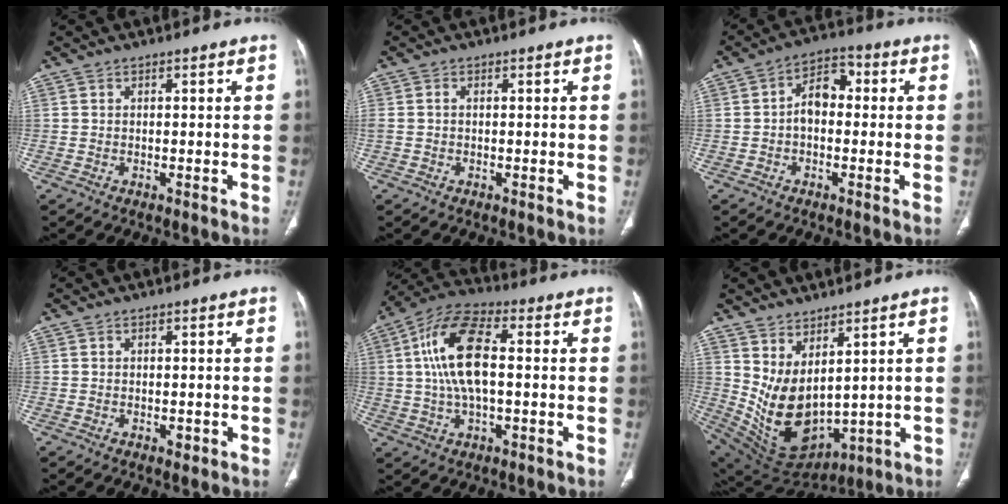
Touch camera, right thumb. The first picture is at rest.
{"total": 1.1, "force": [0.0, 0.7, 0.8], "torque": [-0.024, 0.003, 0.000]}
{"total": 6.7, "force": [-0.2, 4.4, 5.0], "torque": [-0.066, 0.025, -0.015]}
{"total": 1.3, "force": [-0.3, 0.8, 0.9], "torque": [-0.008, 0.000, 0.000]}
{"total": 14.4, "force": [1.4, 6.4, 12.8], "torque": [-0.257, 0.024, 0.022]}
{"total": 12.7, "force": [3.8, 6.9, 9.9], "torque": [-0.161, -0.042, 0.109]}